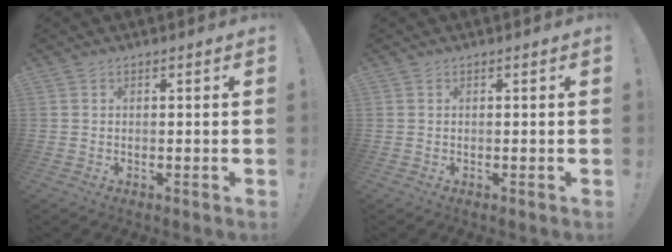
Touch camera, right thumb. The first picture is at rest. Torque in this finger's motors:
{"motor_torque": [-0.12, 0.03, -0.08, 0.03, 0.01]}